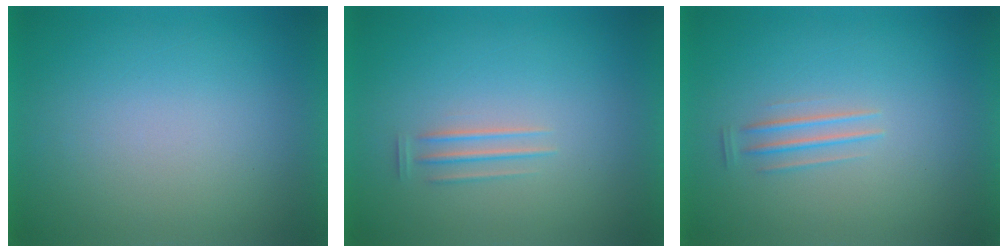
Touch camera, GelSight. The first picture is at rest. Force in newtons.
{"total": 1.2}
{"total": 1.3}